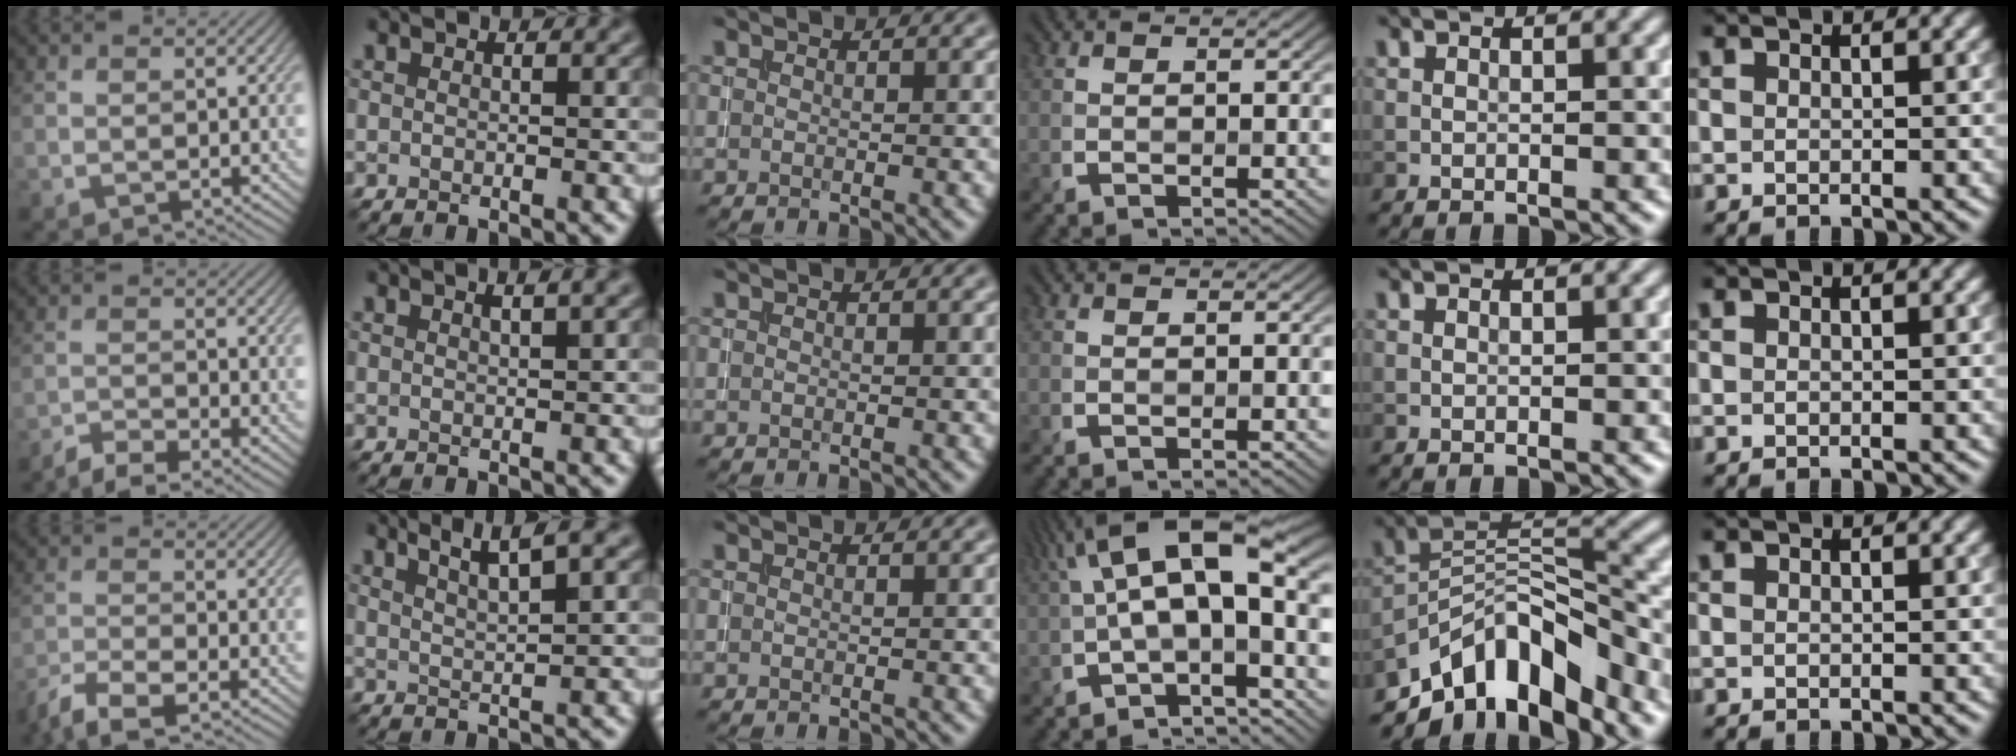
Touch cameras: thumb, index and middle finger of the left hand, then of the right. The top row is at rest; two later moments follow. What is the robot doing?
{"motion": "pour", "object": "almond"}